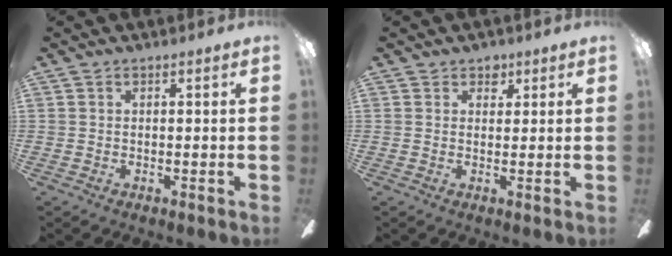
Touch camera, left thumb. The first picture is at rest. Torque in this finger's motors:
{"motor_torque": [0.36, 0.07, 0.16, -0.13, 0.00]}